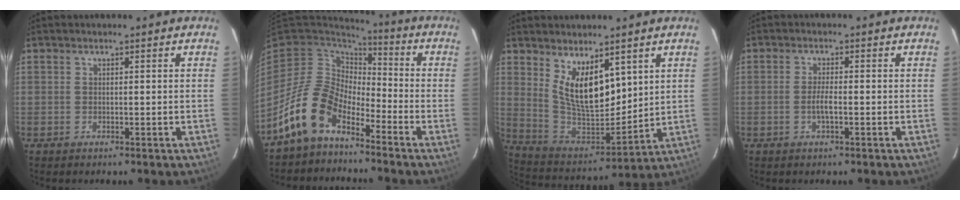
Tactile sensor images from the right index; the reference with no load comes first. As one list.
[{"total": 12.8, "force": [-8.2, 6.8, 7.0], "torque": [-0.142, 0.015, -0.163]}, {"total": 13.2, "force": [6.1, 5.8, 10.1], "torque": [-0.182, -0.017, 0.130]}, {"total": 2.3, "force": [-0.8, 0.3, 2.1], "torque": [-0.043, -0.002, -0.015]}]